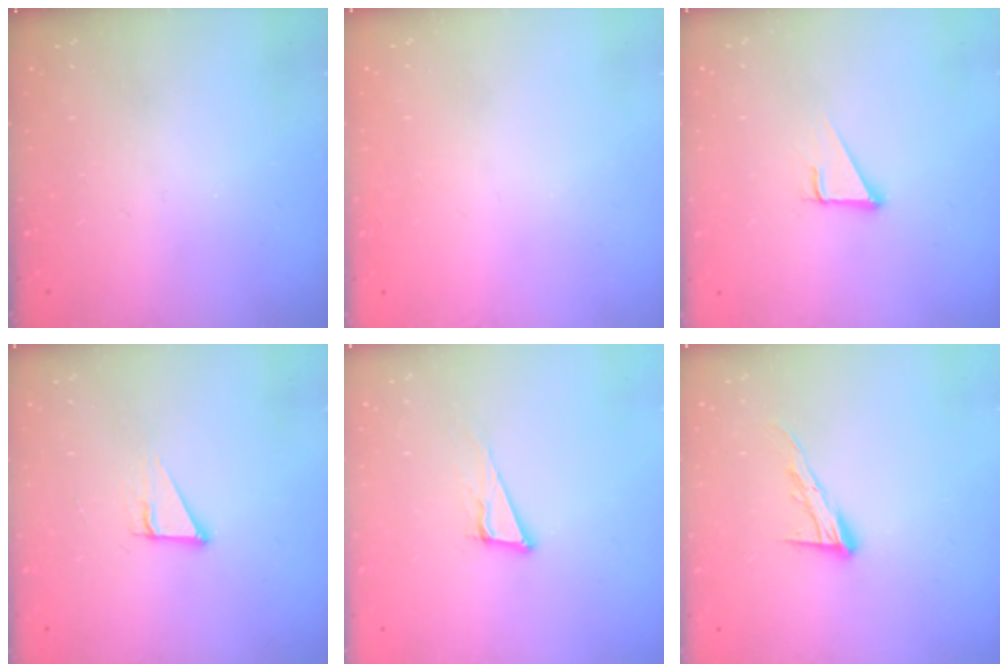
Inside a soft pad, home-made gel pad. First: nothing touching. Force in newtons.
{"total": 1.6, "press": 1.6, "slide": 0.1}
{"total": 3.0, "press": 3.0, "slide": 0.1}
{"total": 3.7, "press": 3.7, "slide": 0.2}
{"total": 8.3, "press": 7.6, "slide": 3.4}
{"total": 9.8, "press": 9.8, "slide": 0.6}